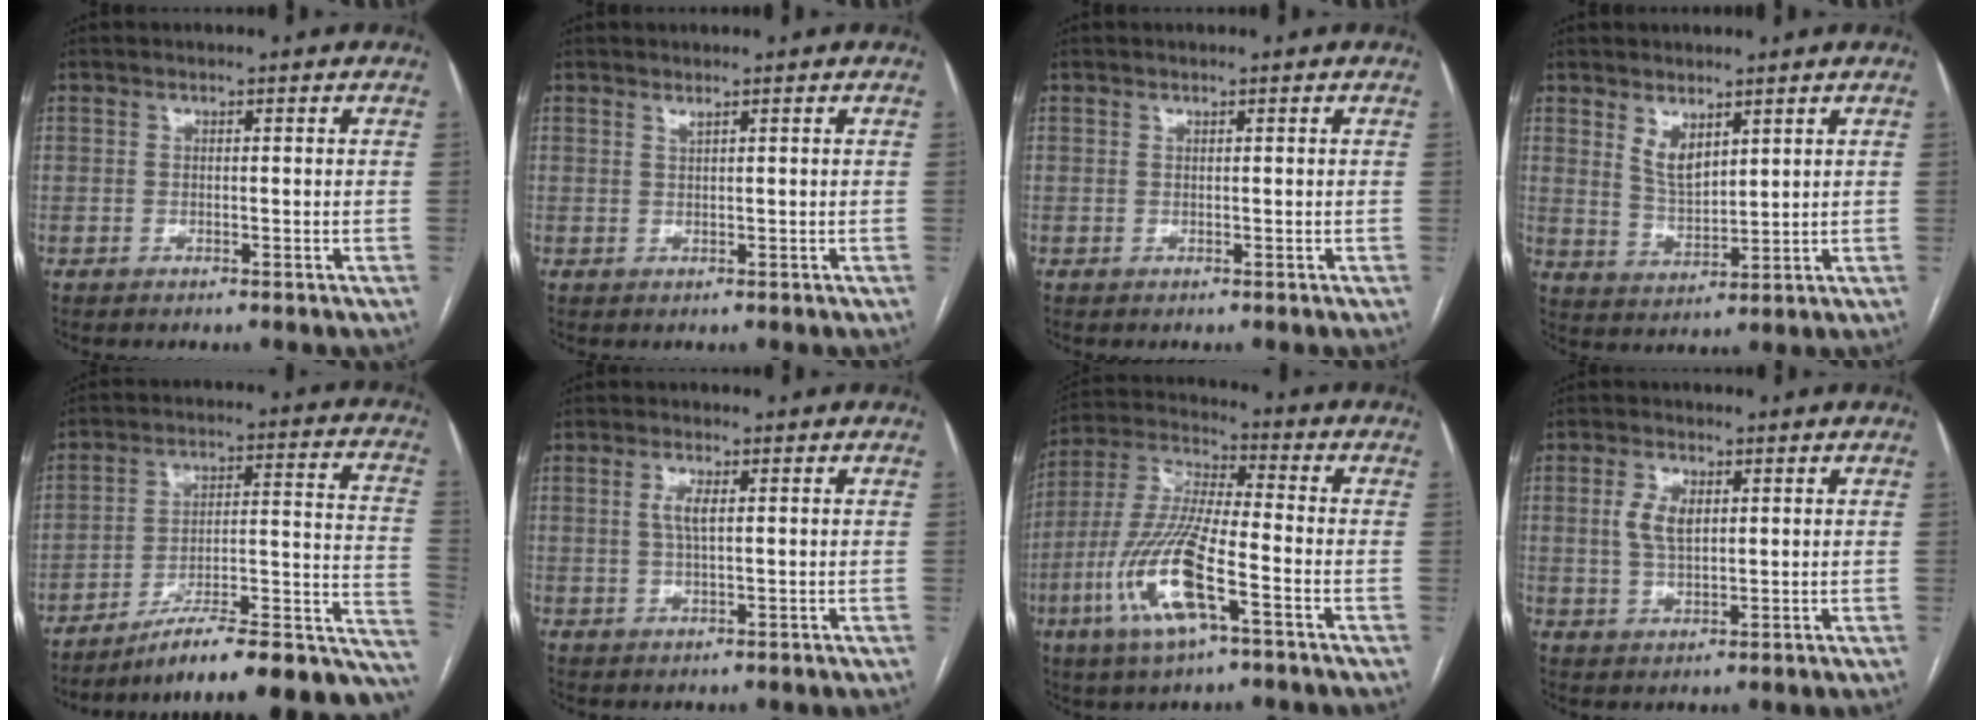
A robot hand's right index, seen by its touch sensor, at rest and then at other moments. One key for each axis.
{"total": 0.6, "fx": 0.5, "fy": -0.2, "fz": 0.3, "tx": -0.013, "ty": -0.006, "tz": 0.013}
{"total": 0.0}
{"total": 4.9, "fx": 3.0, "fy": 2.1, "fz": 3.2, "tx": -0.066, "ty": -0.009, "tz": 0.066}
{"total": 23.4, "fx": -18.5, "fy": 3.5, "fz": 13.9, "tx": -0.097, "ty": 0.039, "tz": -0.261}
{"total": 2.7, "fx": 0.6, "fy": 0.5, "fz": 2.6, "tx": -0.056, "ty": -0.001, "tz": 0.012}
{"total": 15.1, "fx": -5.7, "fy": 2.8, "fz": 13.7, "tx": -0.298, "ty": -0.012, "tz": -0.106}
{"total": 5.0, "fx": 1.3, "fy": 2.5, "fz": 4.1, "tx": -0.087, "ty": 0.005, "tz": 0.029}